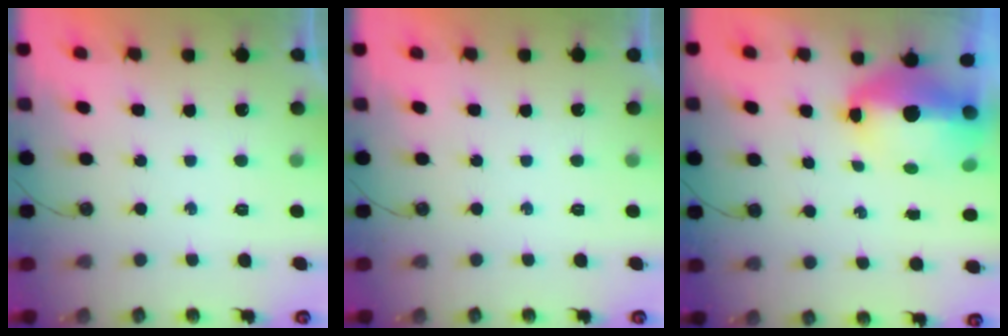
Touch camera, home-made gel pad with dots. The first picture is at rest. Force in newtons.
{"total": 0.0}
{"total": 9.9, "press": 9.9, "slide": 1.1}